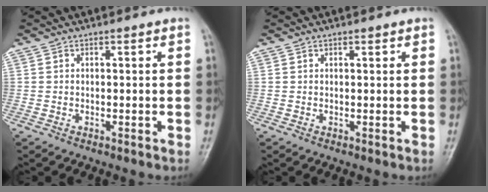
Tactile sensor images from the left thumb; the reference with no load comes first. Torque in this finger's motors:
{"motor_torque": [-0.18, 0.05, -0.60, -0.07, -0.04]}